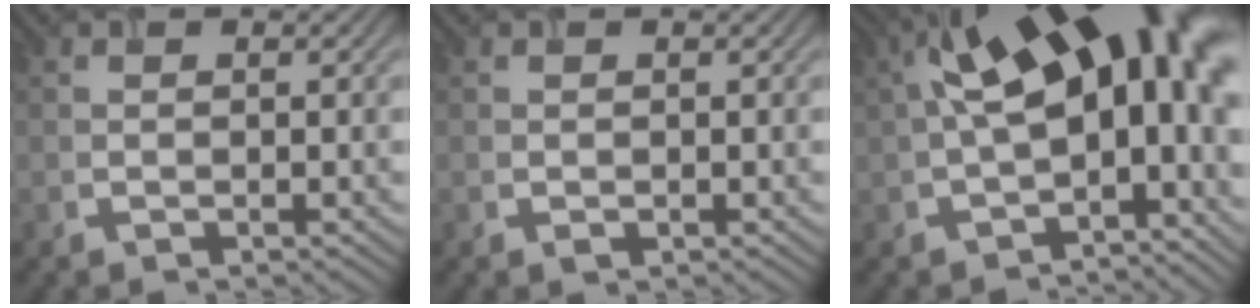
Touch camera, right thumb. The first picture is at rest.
{"total": 0.5, "force": [-0.1, 0.4, 0.4], "torque": [-0.003, -0.003, 0.000]}
{"total": 18.5, "force": [2.6, 8.7, 16.1], "torque": [-0.230, 0.021, 0.050]}